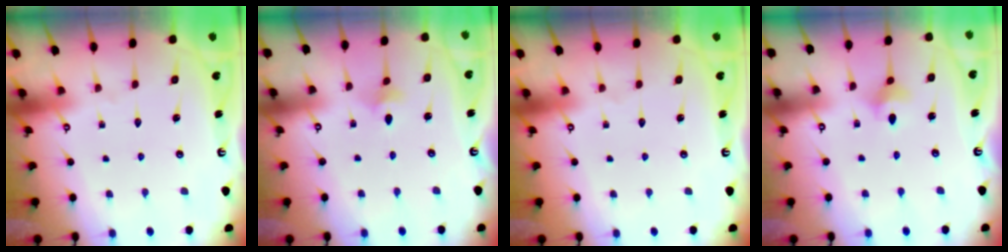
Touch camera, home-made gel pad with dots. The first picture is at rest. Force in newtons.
{"total": 2.6, "press": 2.5, "slide": 0.5}
{"total": 0.0}
{"total": 4.1, "press": 4.0, "slide": 0.7}